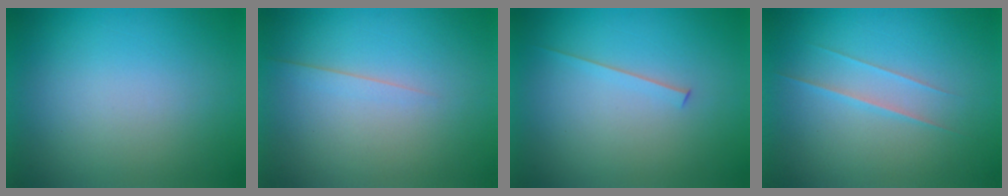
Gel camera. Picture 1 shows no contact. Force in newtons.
{"total": 1.4}
{"total": 1.5}
{"total": 1.5}